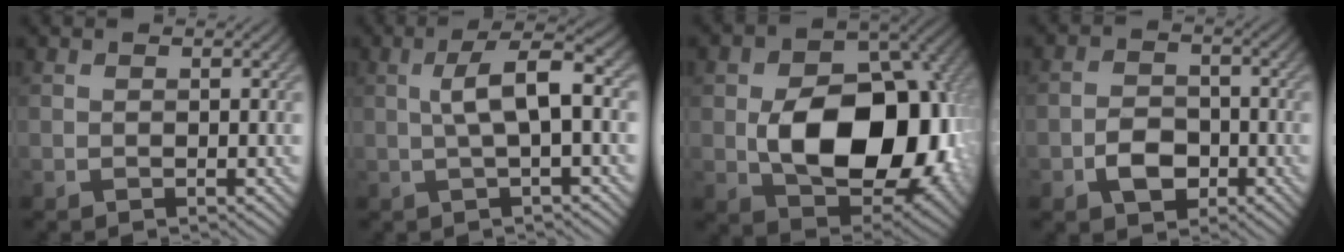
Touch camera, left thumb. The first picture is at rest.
{"total": 5.3, "force": [0.5, 1.1, 5.1], "torque": [-0.095, 0.015, 0.007]}
{"total": 15.6, "force": [-1.5, 10.5, 11.5], "torque": [-0.168, -0.017, -0.015]}
{"total": 4.4, "force": [-2.0, 3.1, 2.5], "torque": [-0.048, 0.001, -0.043]}